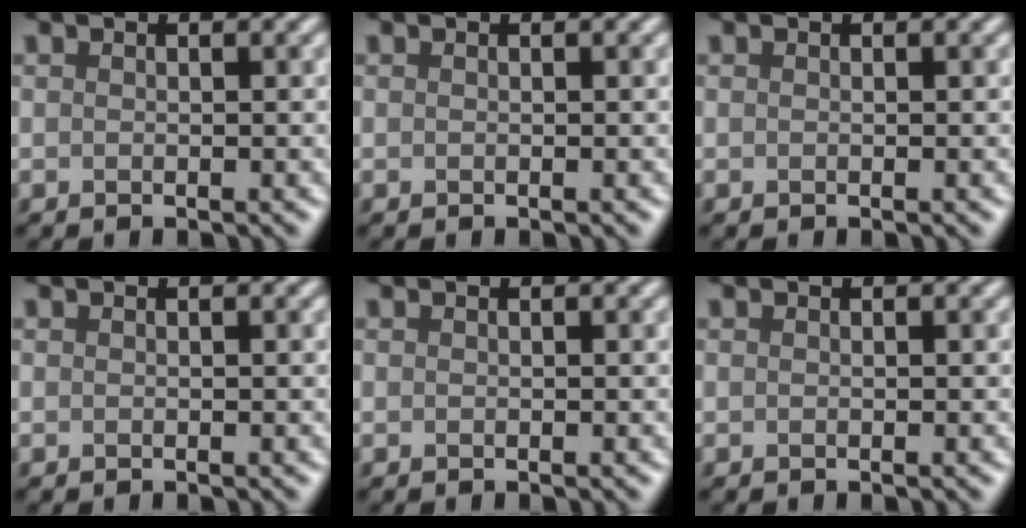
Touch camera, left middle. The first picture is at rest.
{"total": 0.0}
{"total": 0.0}
{"total": 0.0}
{"total": 0.0}
{"total": 0.0}